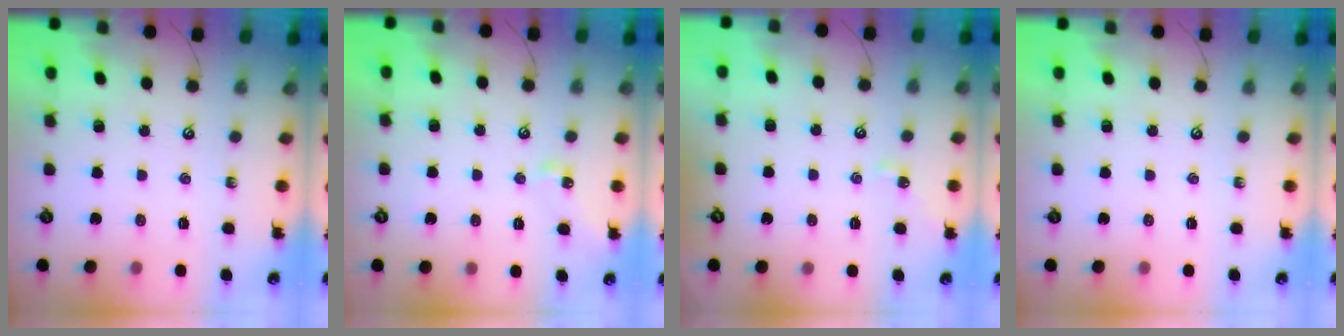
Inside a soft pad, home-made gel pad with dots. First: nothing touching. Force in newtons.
{"total": 7.0, "press": 6.9, "slide": 0.5}
{"total": 2.4, "press": 2.4, "slide": 0.5}
{"total": 0.0}